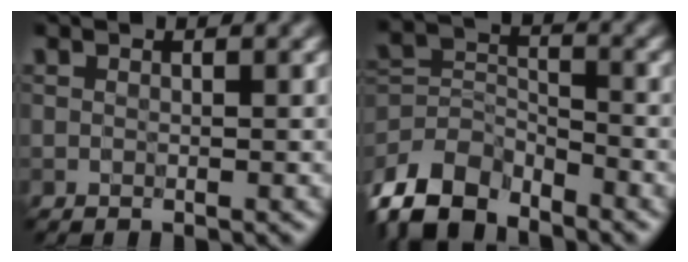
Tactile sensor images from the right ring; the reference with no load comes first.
{"total": 7.5, "force": [-5.8, 3.3, 3.4], "torque": [-0.067, -0.005, -0.124]}